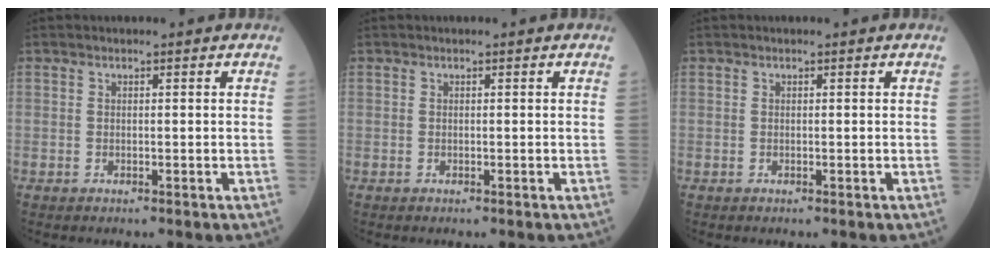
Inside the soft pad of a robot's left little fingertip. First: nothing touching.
{"total": 0.0}
{"total": 0.0}